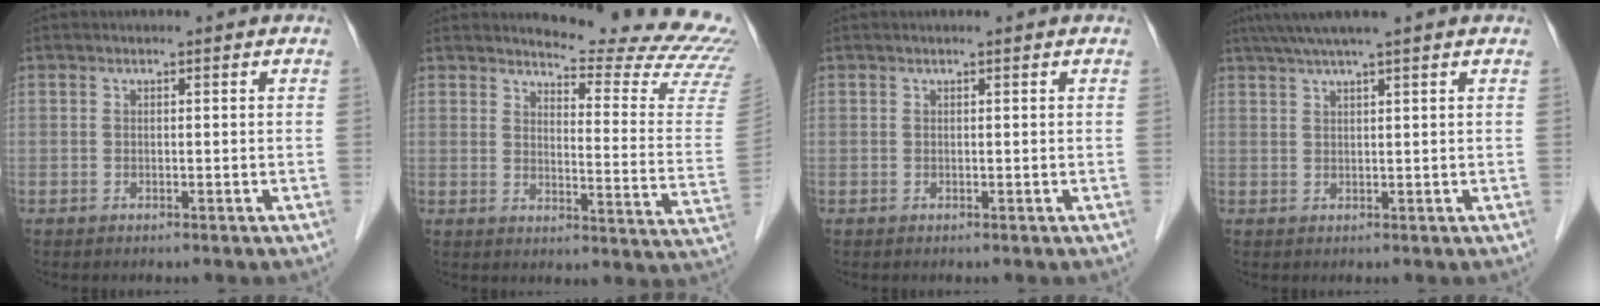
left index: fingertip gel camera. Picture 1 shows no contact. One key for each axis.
{"total": 17.7, "fx": 17.2, "fy": -0.5, "fz": 4.2, "tx": -0.055, "ty": -0.145, "tz": 0.184}
{"total": 0.7, "fx": 0.6, "fy": 0.0, "fz": 0.4, "tx": -0.007, "ty": 0.007, "tz": 0.010}
{"total": 6.2, "fx": 4.8, "fy": -0.8, "fz": 3.8, "tx": -0.063, "ty": 0.033, "tz": 0.080}